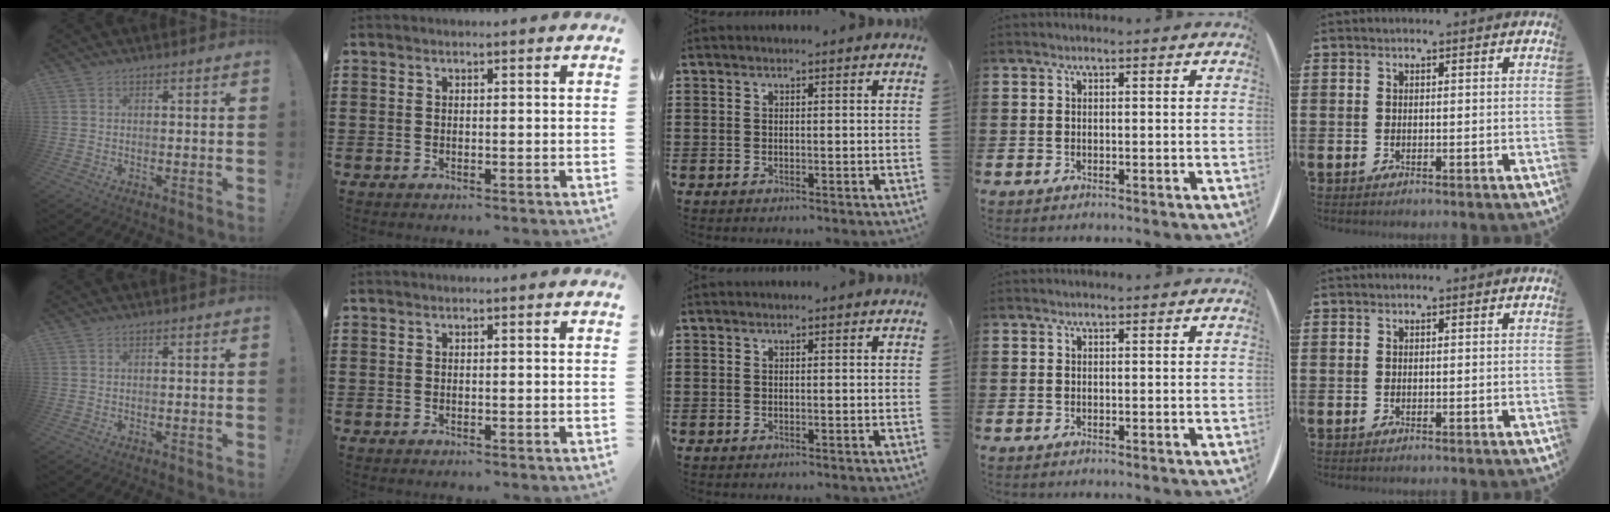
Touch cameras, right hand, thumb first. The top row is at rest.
{}